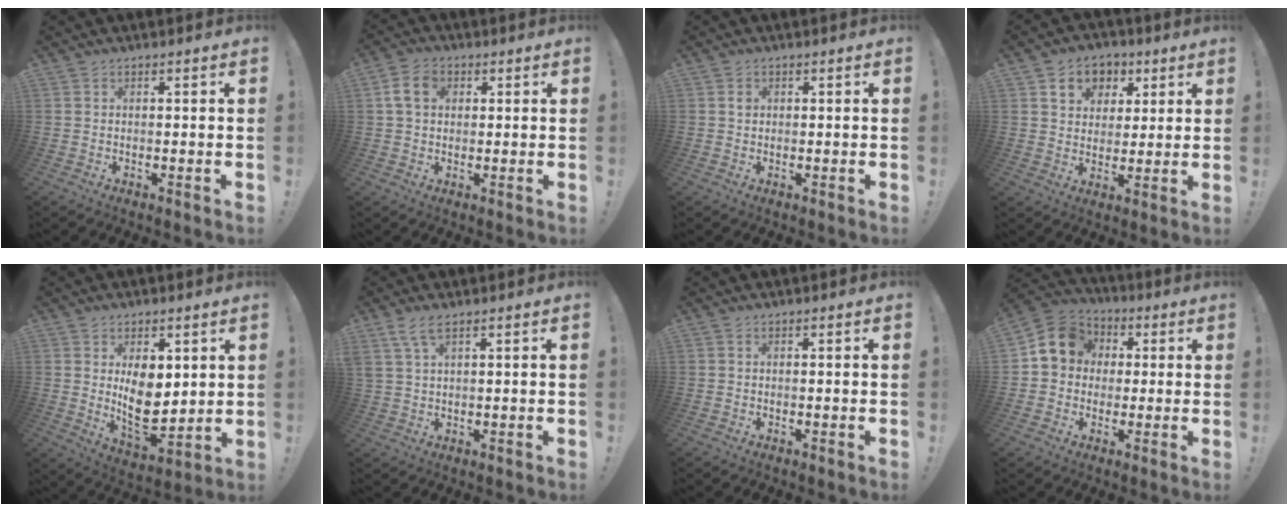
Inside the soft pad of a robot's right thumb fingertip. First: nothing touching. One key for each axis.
{"total": 7.7, "fx": 2.4, "fy": 5.6, "fz": 4.7, "tx": -0.088, "ty": 0.007, "tz": 0.047}
{"total": 0.9, "fx": 0.3, "fy": 0.8, "fz": 0.3, "tx": 0.009, "ty": -0.004, "tz": 0.002}
{"total": 9.4, "fx": 4.1, "fy": 7.9, "fz": 3.2, "tx": -0.041, "ty": -0.018, "tz": 0.081}
{"total": 11.7, "fx": 2.7, "fy": 7.4, "fz": 8.7, "tx": -0.140, "ty": -0.036, "tz": 0.056}
{"total": 5.3, "fx": 3.3, "fy": 1.4, "fz": 3.8, "tx": -0.078, "ty": -0.006, "tz": 0.063}
{"total": 0.0}
{"total": 11.7, "fx": 2.6, "fy": 10.0, "fz": 5.4, "tx": -0.073, "ty": 0.007, "tz": 0.056}